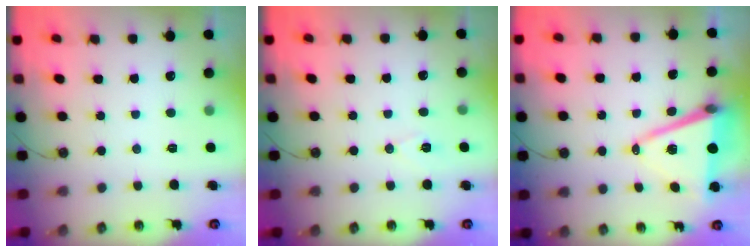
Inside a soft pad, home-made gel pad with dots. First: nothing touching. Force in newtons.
{"total": 6.8, "press": 5.2, "slide": 4.4}
{"total": 12.0, "press": 11.3, "slide": 4.0}